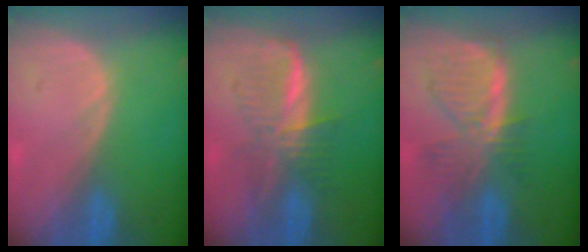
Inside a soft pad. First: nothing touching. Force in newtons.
{"total": 5.9, "press": 5.8, "slide": 0.8}
{"total": 7.7, "press": 6.9, "slide": 3.3}